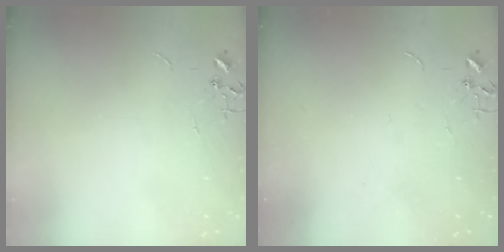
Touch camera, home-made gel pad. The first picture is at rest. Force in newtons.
{"total": 0.0}